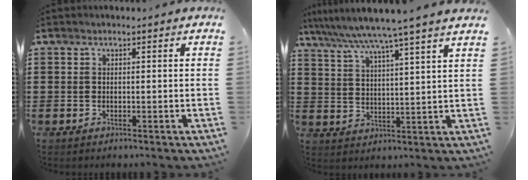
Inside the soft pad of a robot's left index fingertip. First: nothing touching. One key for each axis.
{"total": 6.5, "fx": 5.5, "fy": -1.4, "fz": 3.0, "tx": -0.079, "ty": -0.037, "tz": 0.090}